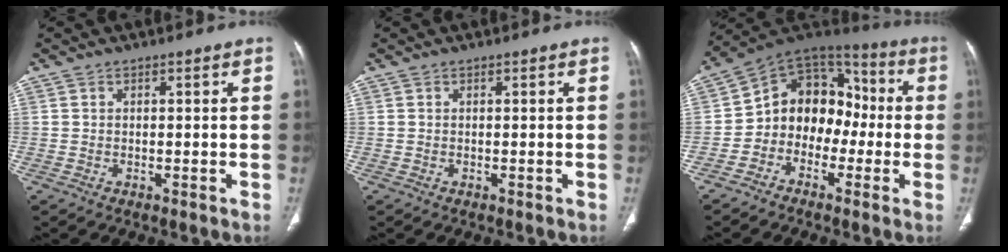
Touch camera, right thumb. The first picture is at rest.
{"total": 0.0}
{"total": 13.5, "force": [-2.4, 10.8, 7.8], "torque": [-0.069, 0.066, -0.057]}